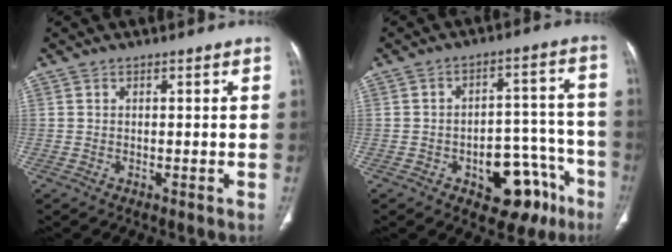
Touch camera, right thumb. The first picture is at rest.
{"total": 14.3, "force": [-7.0, 8.1, 9.4], "torque": [-0.077, 0.061, -0.085]}